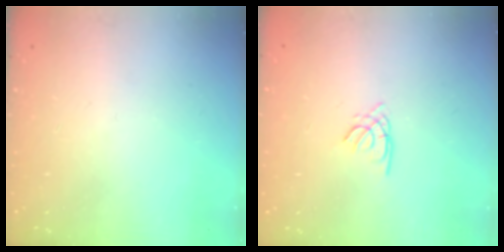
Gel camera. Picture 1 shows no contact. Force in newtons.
{"total": 1.2, "press": 1.1, "slide": 0.3}